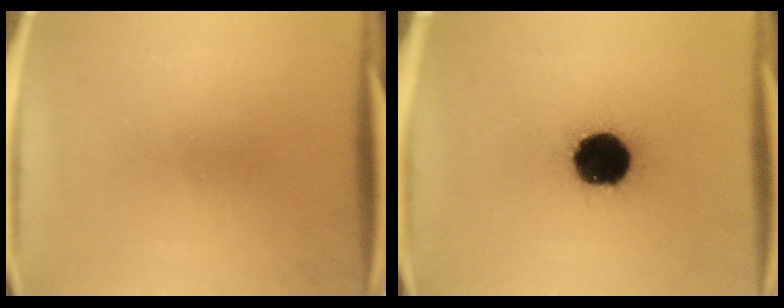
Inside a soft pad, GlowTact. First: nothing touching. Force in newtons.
{"total": 19.7}